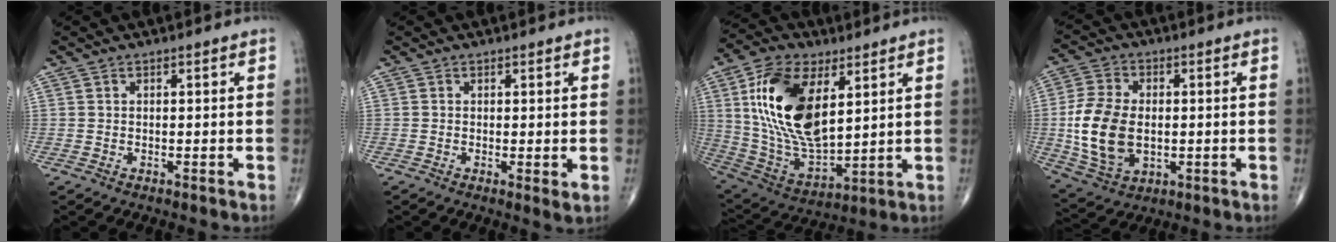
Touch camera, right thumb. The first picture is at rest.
{"total": 1.8, "force": [0.1, 0.4, 1.7], "torque": [-0.025, -0.007, -0.002]}
{"total": 20.8, "force": [6.2, 10.7, 16.7], "torque": [-0.308, -0.024, 0.123]}
{"total": 14.0, "force": [-0.8, 9.1, 10.6], "torque": [-0.205, -0.002, -0.005]}